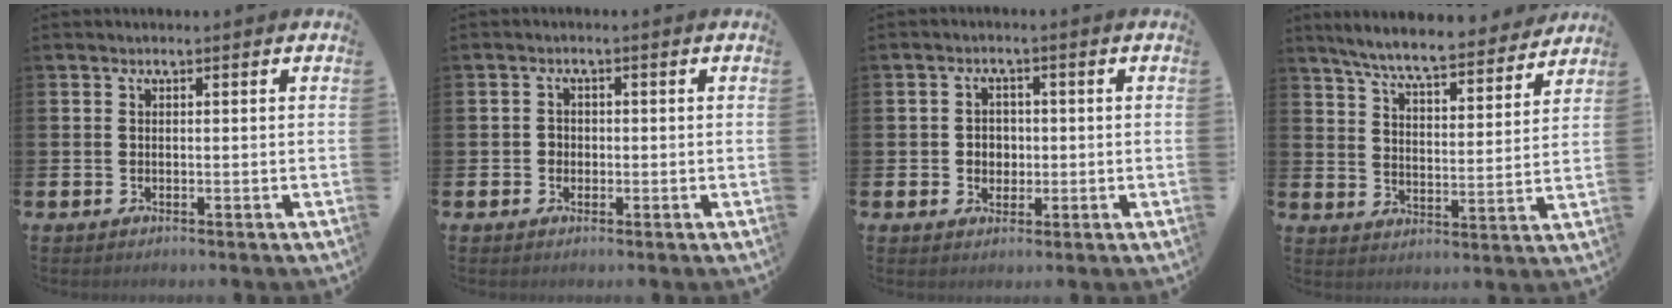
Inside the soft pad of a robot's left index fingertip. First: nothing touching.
{"total": 1.4, "force": [-0.4, 1.3, 0.3], "torque": [0.008, 0.000, -0.013]}
{"total": 2.7, "force": [0.1, 2.5, 0.9], "torque": [-0.002, 0.000, -0.007]}
{"total": 7.4, "force": [6.9, 0.6, 2.5], "torque": [-0.072, -0.047, 0.118]}